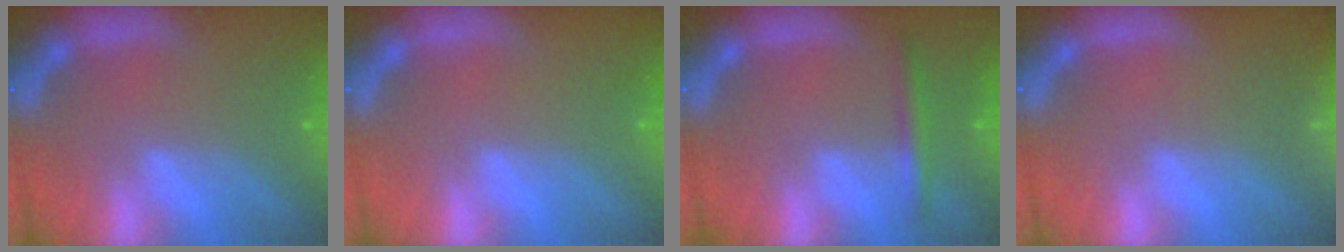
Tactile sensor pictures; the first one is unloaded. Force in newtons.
{"total": 0.0}
{"total": 2.4}
{"total": 5.5}